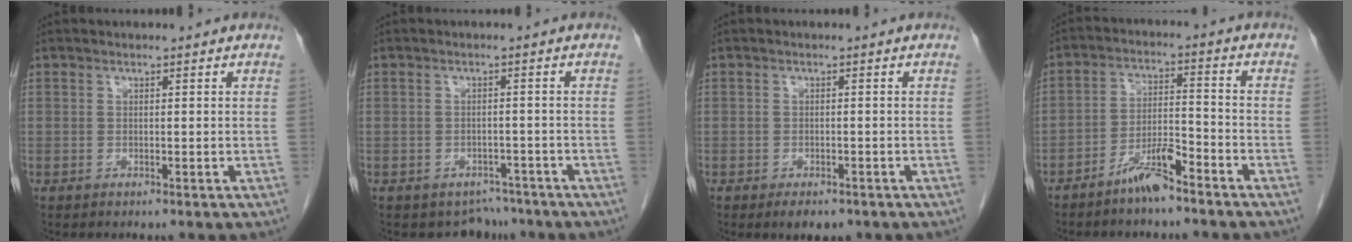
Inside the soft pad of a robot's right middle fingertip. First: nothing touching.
{"total": 3.9, "force": [-3.4, 1.9, -0.3], "torque": [0.009, 0.009, -0.045]}
{"total": 3.2, "force": [-2.2, 1.5, 1.7], "torque": [-0.024, -0.004, -0.024]}
{"total": 6.2, "force": [-4.8, 1.0, 3.8], "torque": [-0.075, 0.003, -0.091]}